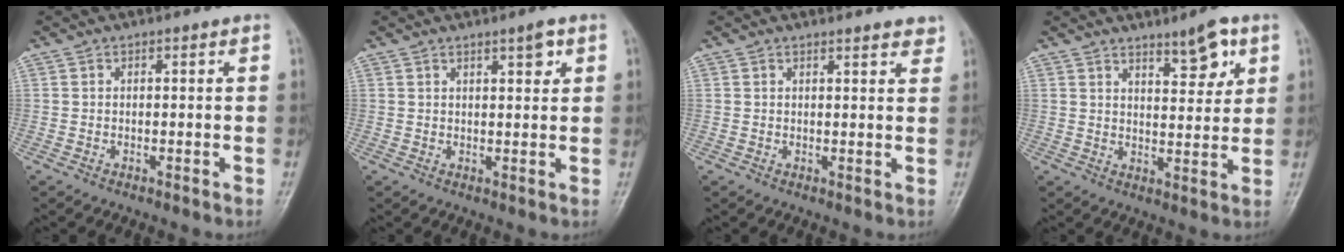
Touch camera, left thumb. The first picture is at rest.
{"total": 2.8, "force": [1.7, 0.7, 2.1], "torque": [-0.026, -0.009, 0.025]}
{"total": 3.6, "force": [3.3, 1.0, 1.2], "torque": [0.001, -0.015, 0.029]}
{"total": 6.8, "force": [4.2, 2.3, 4.8], "torque": [-0.057, -0.030, 0.063]}